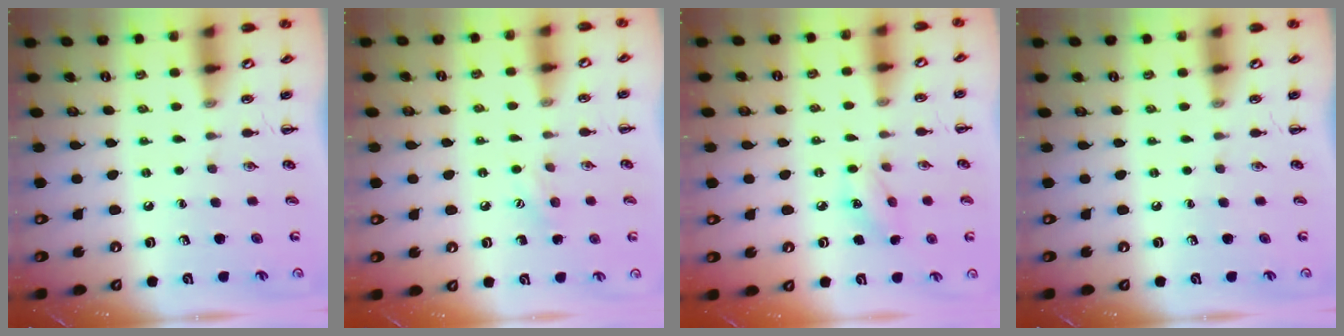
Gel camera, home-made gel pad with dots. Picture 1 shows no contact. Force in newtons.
{"total": 6.2, "press": 6.0, "slide": 1.5}
{"total": 6.0, "press": 5.9, "slide": 1.2}
{"total": 0.0}